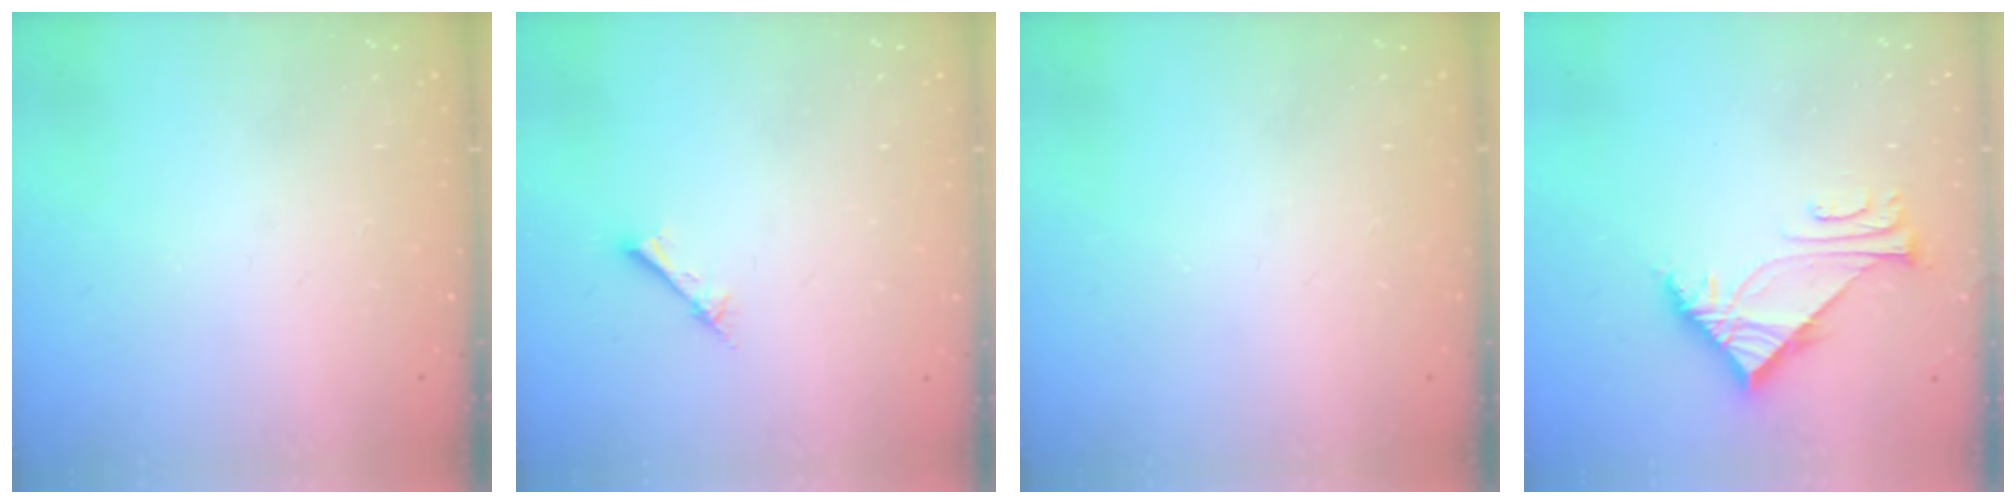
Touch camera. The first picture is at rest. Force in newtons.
{"total": 2.3, "press": 2.3, "slide": 0.3}
{"total": 0.0}
{"total": 7.0, "press": 7.0, "slide": 0.4}